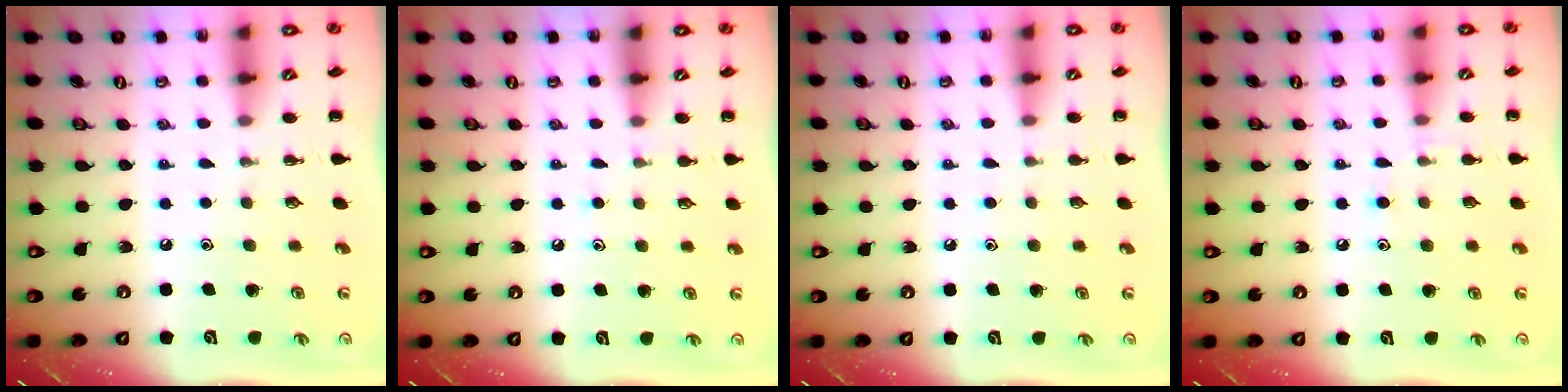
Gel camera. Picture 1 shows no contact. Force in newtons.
{"total": 4.9, "press": 4.7, "slide": 1.1}
{"total": 3.8, "press": 3.6, "slide": 1.3}
{"total": 6.8, "press": 6.4, "slide": 2.3}